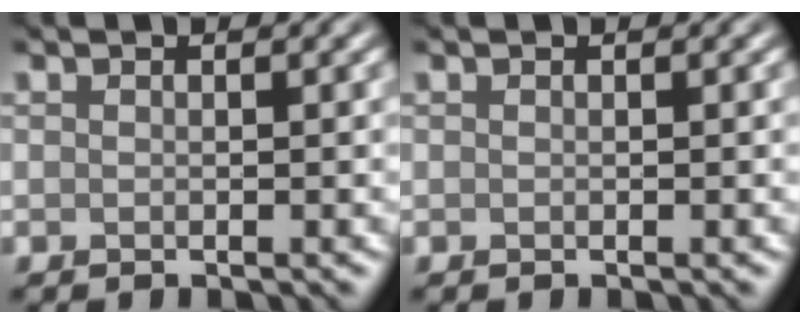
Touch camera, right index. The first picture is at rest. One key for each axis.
{"total": 0.0}